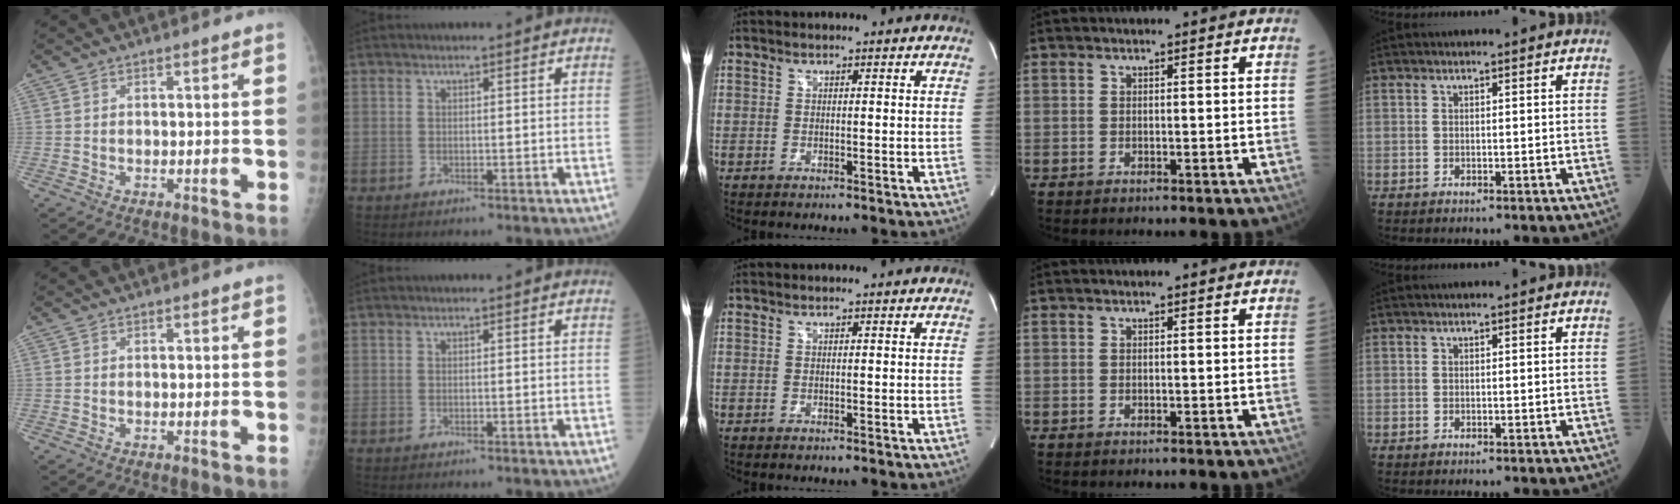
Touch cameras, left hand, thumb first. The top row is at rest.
{}